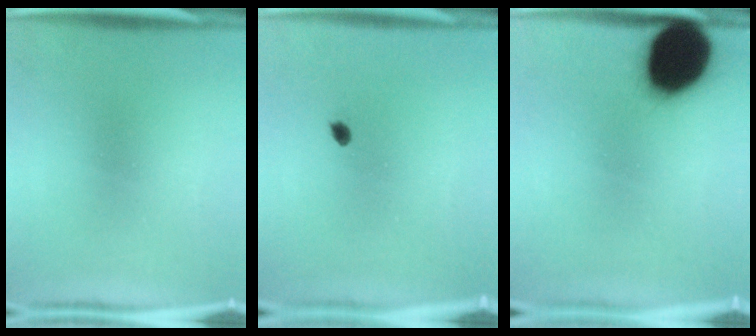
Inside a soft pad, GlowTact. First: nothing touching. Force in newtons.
{"total": 1.1}
{"total": 20.4}